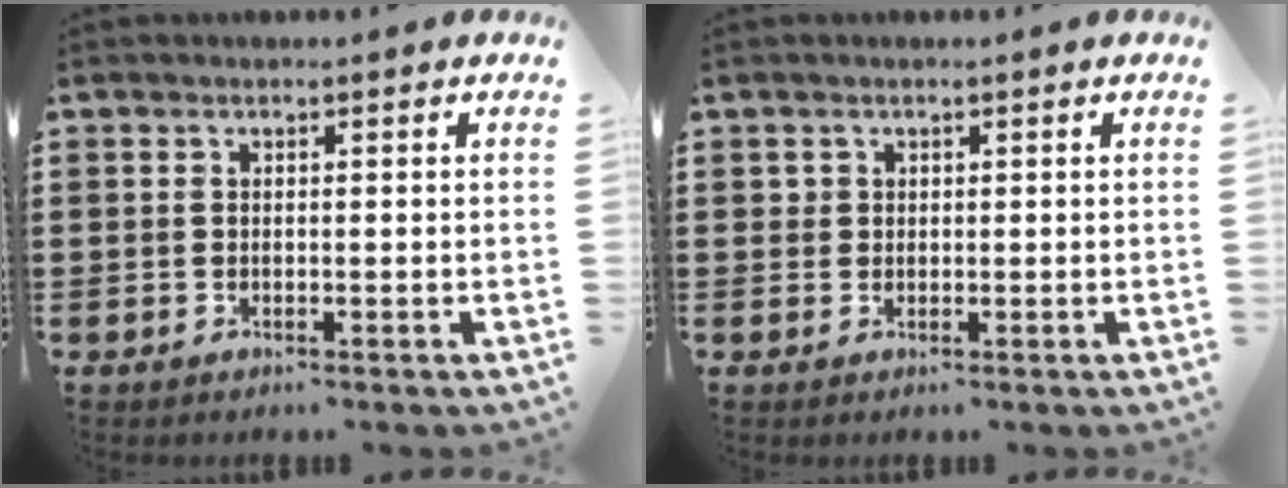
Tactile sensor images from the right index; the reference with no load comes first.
{"total": 1.0, "force": [0.3, 0.9, 0.2], "torque": [-0.005, 0.003, 0.007]}